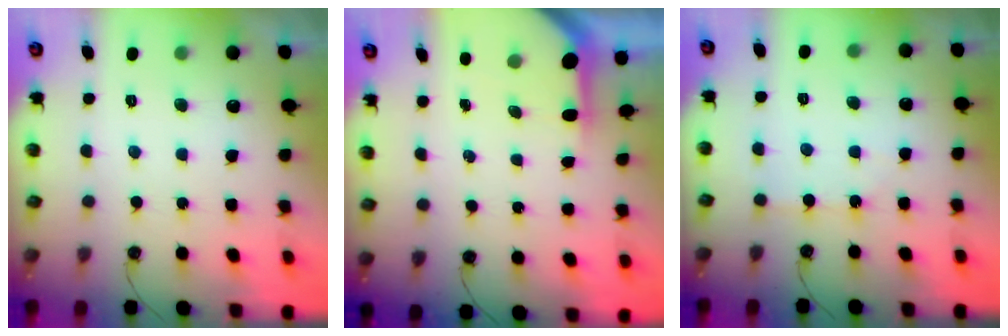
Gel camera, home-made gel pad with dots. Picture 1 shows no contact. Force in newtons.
{"total": 3.8, "press": 3.8, "slide": 0.3}
{"total": 3.8, "press": 3.7, "slide": 0.5}